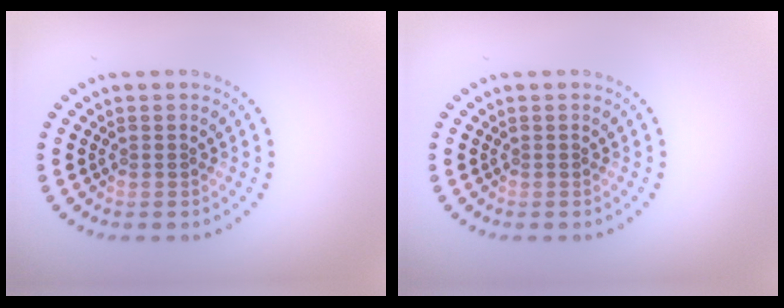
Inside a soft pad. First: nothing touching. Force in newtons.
{"total": 0.0}